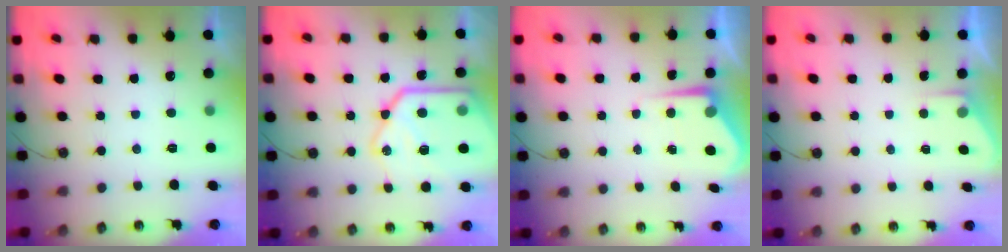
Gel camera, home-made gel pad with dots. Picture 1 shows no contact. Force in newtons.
{"total": 22.9, "press": 22.7, "slide": 2.9}
{"total": 5.2, "press": 5.2, "slide": 0.2}
{"total": 2.4, "press": 2.4, "slide": 0.4}